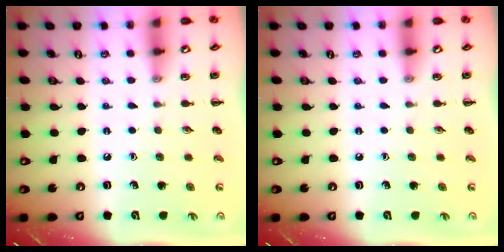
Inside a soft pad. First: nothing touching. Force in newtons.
{"total": 0.0}